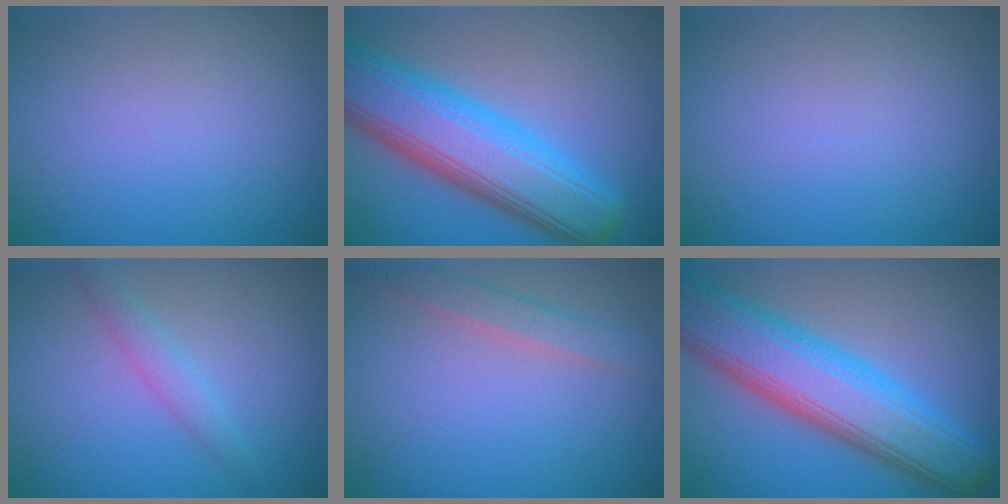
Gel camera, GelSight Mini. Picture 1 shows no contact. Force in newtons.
{"total": 10.4, "press": 10.4, "slide": 0.3}
{"total": 0.0}
{"total": 1.9, "press": 1.9, "slide": 0.0}
{"total": 1.9, "press": 1.9, "slide": 0.1}
{"total": 10.0, "press": 10.0, "slide": 0.2}